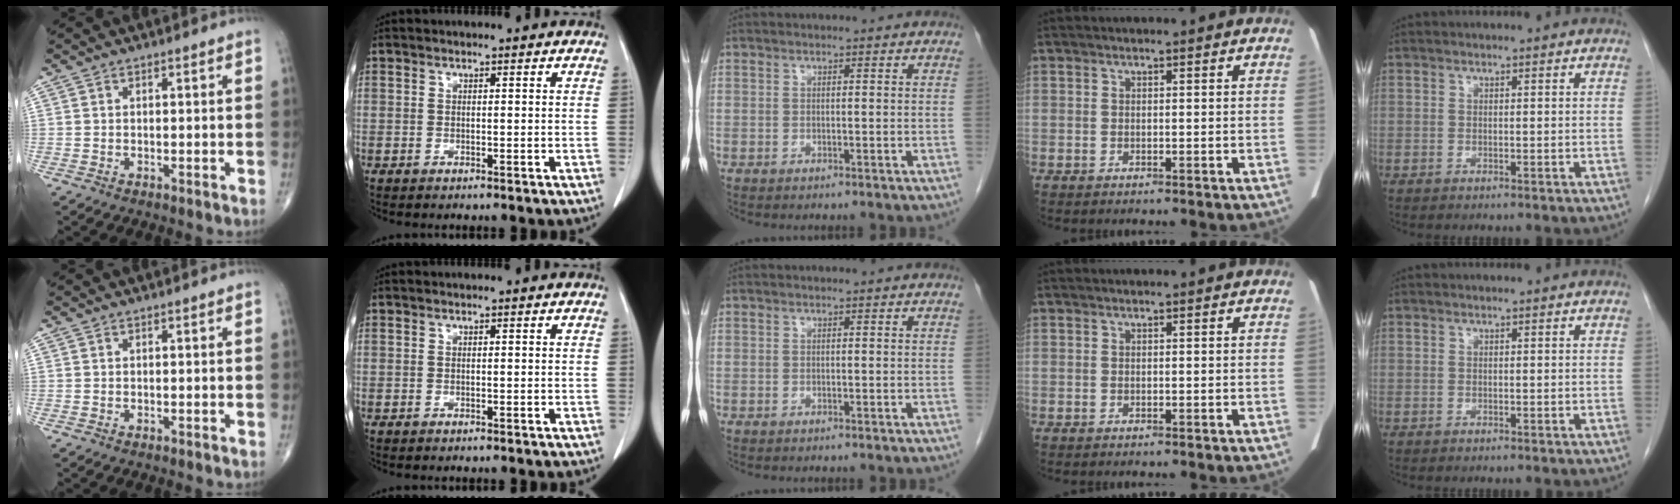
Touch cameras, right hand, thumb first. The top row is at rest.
{}